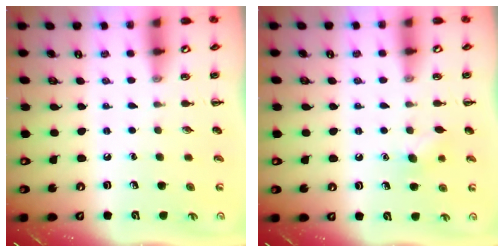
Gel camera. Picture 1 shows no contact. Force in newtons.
{"total": 4.9, "press": 4.8, "slide": 1.2}